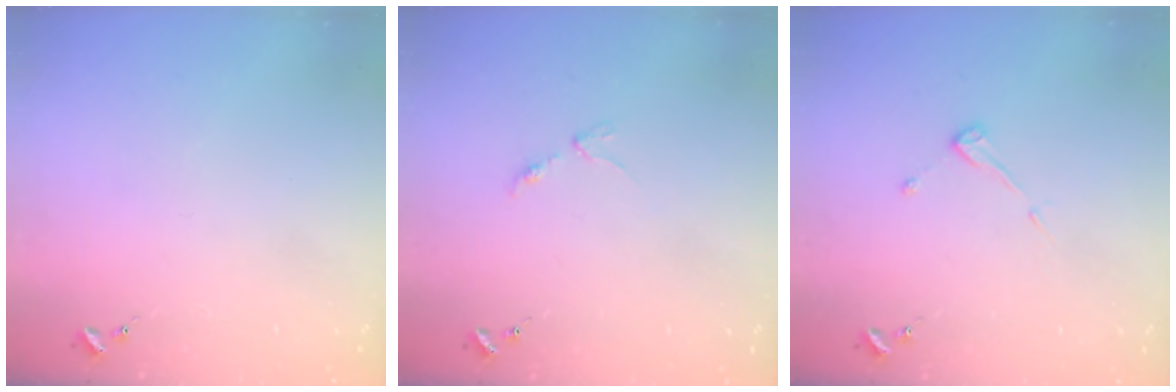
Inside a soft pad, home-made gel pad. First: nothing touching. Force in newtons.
{"total": 2.8, "press": 2.8, "slide": 0.5}
{"total": 3.8, "press": 3.8, "slide": 0.3}